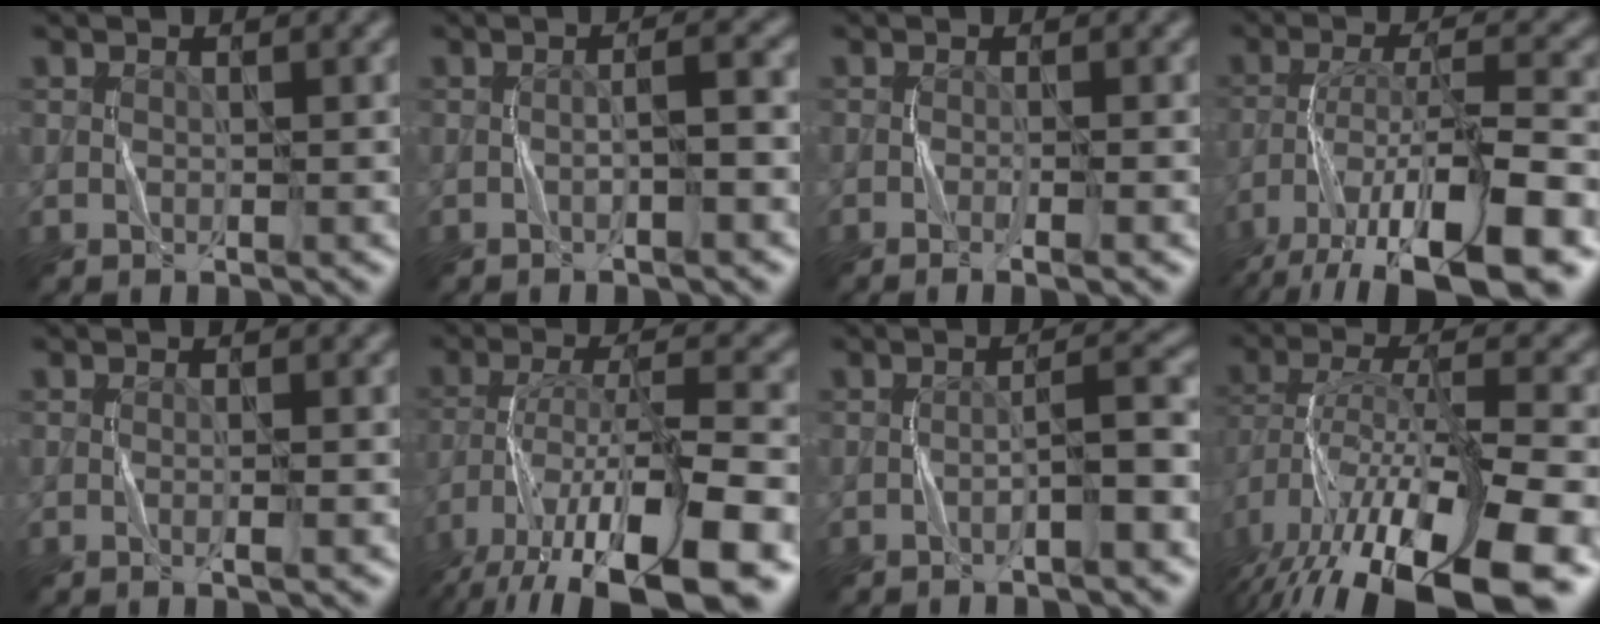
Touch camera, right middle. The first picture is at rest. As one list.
[{"total": 2.5, "force": [-0.7, 0.5, 2.4], "torque": [-0.023, 0.009, -0.021]}, {"total": 2.1, "force": [-0.8, 0.5, 1.9], "torque": [-0.021, 0.000, -0.017]}, {"total": 14.1, "force": [-9.2, 3.7, 10.1], "torque": [-0.188, -0.004, -0.150]}, {"total": 1.3, "force": [-0.2, 0.3, 1.2], "torque": [-0.014, -0.001, -0.005]}, {"total": 15.7, "force": [-9.8, 4.6, 11.3], "torque": [-0.224, -0.015, -0.151]}, {"total": 3.4, "force": [-1.3, 0.3, 3.2], "torque": [-0.047, 0.016, -0.027]}, {"total": 16.2, "force": [-8.4, 5.3, 12.8], "torque": [-0.232, -0.011, -0.122]}]